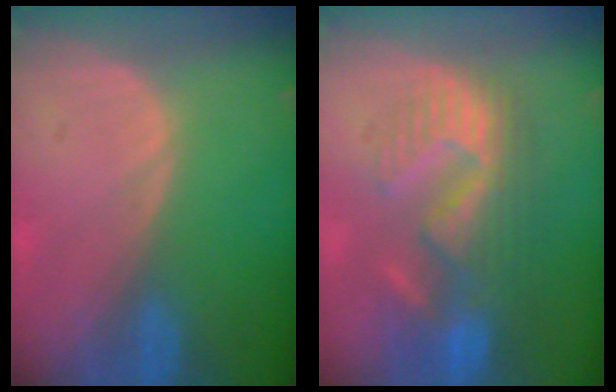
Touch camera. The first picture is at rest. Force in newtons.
{"total": 10.9, "press": 9.8, "slide": 4.9}